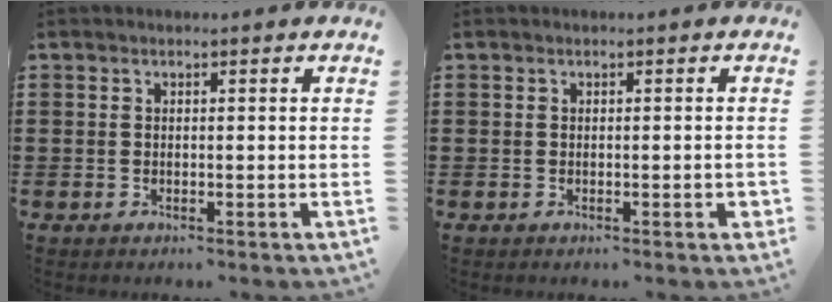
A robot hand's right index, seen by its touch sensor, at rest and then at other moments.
{"total": 0.9, "force": [-0.2, 0.2, 0.9], "torque": [-0.015, -0.003, -0.003]}